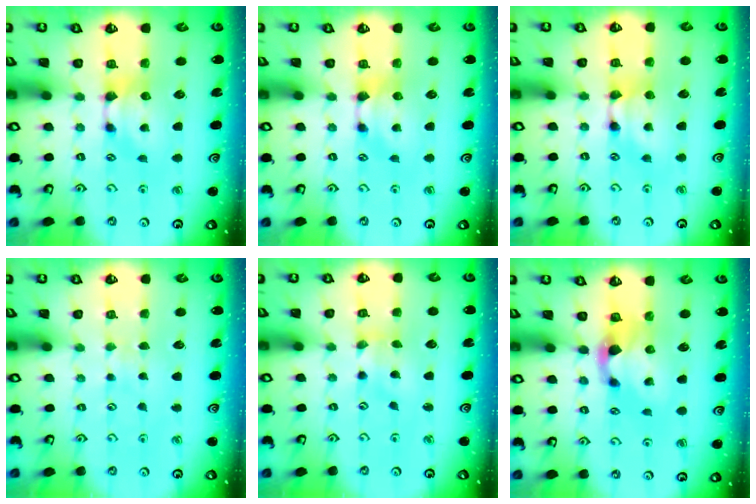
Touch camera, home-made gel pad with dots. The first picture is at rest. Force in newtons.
{"total": 0.0}
{"total": 1.6, "press": 1.6, "slide": 0.2}
{"total": 3.9, "press": 3.9, "slide": 0.1}
{"total": 1.4, "press": 1.0, "slide": 0.9}
{"total": 1.7, "press": 1.0, "slide": 1.4}